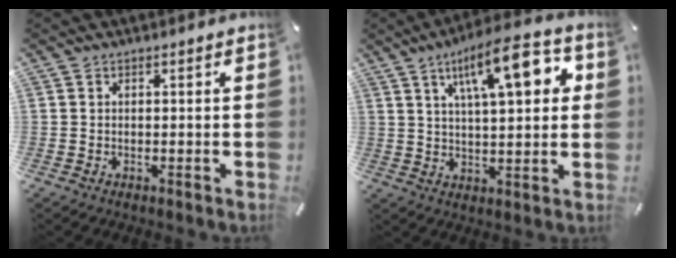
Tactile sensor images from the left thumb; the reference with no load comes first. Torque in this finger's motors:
{"motor_torque": [1.13, 1.15, 1.42, -1.35, 0.28]}